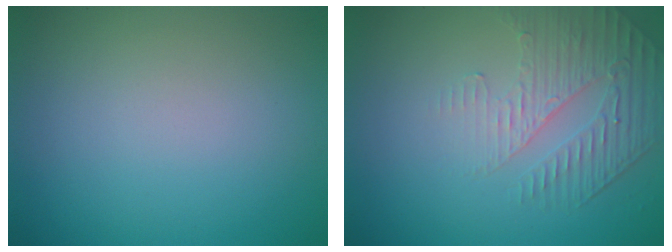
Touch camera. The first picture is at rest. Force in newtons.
{"total": 2.2, "press": 1.7, "slide": 1.4}